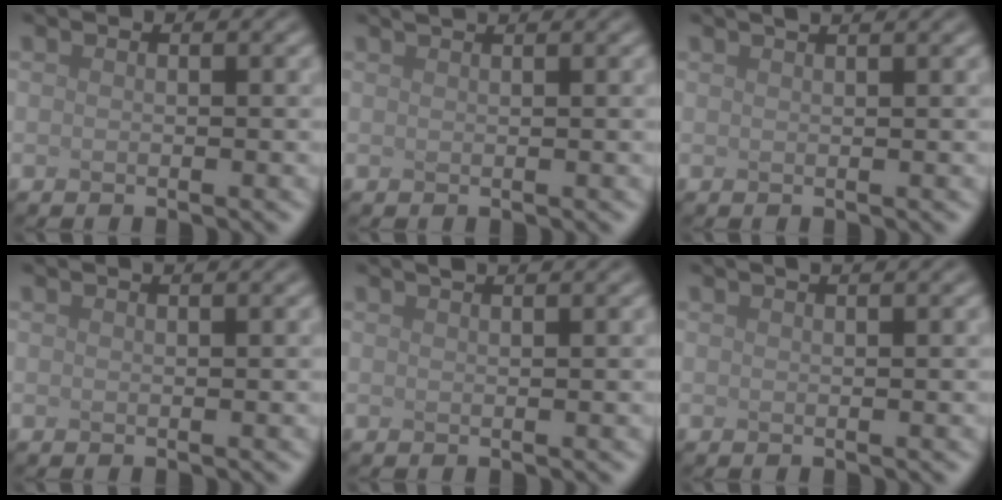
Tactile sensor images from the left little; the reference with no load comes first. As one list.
[{"total": 1.9, "force": [1.5, 0.5, 1.0], "torque": [0.000, 0.008, -0.003]}, {"total": 3.3, "force": [2.2, 1.3, 2.1], "torque": [-0.005, 0.028, -0.004]}, {"total": 2.6, "force": [1.9, 1.0, 1.5], "torque": [0.004, 0.020, -0.009]}, {"total": 3.3, "force": [2.5, 1.1, 1.9], "torque": [-0.002, 0.025, 0.000]}, {"total": 3.3, "force": [2.2, 1.3, 2.0], "torque": [0.000, 0.028, -0.007]}]